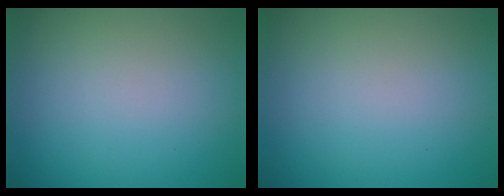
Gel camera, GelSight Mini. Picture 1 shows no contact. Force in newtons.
{"total": 0.0}